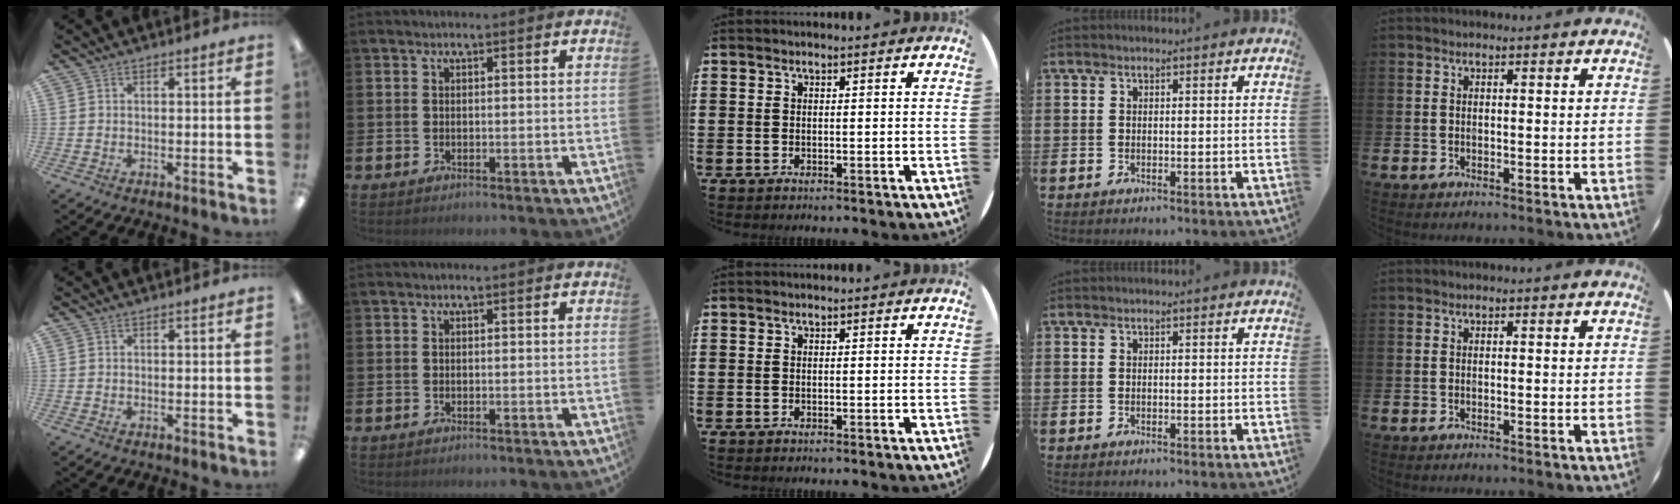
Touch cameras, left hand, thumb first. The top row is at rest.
{}